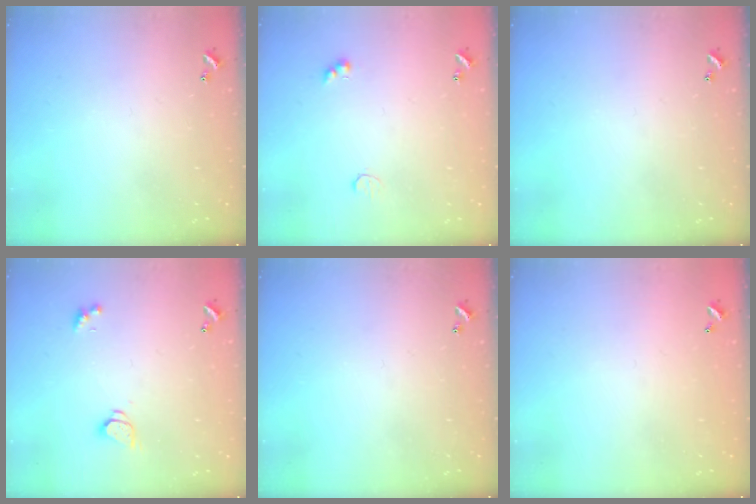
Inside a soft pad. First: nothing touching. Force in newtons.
{"total": 2.5, "press": 2.4, "slide": 0.7}
{"total": 0.0}
{"total": 1.9, "press": 1.8, "slide": 0.3}
{"total": 0.0}
{"total": 2.8, "press": 2.8, "slide": 0.1}